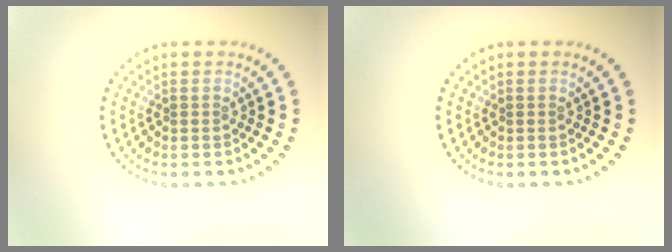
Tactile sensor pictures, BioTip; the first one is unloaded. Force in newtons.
{"total": 0.0}